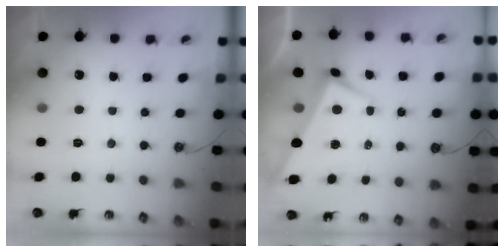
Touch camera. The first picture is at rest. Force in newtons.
{"total": 1.6, "press": 1.2, "slide": 1.0}